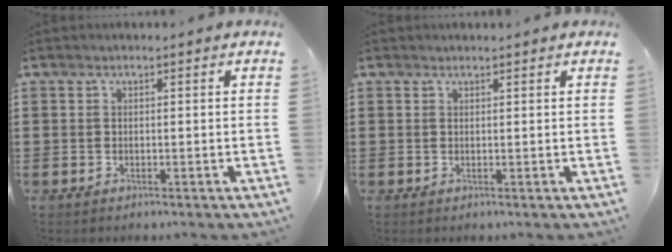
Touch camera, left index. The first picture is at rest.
{"total": 0.6, "force": [0.6, 0.1, 0.0], "torque": [-0.002, 0.000, 0.011]}